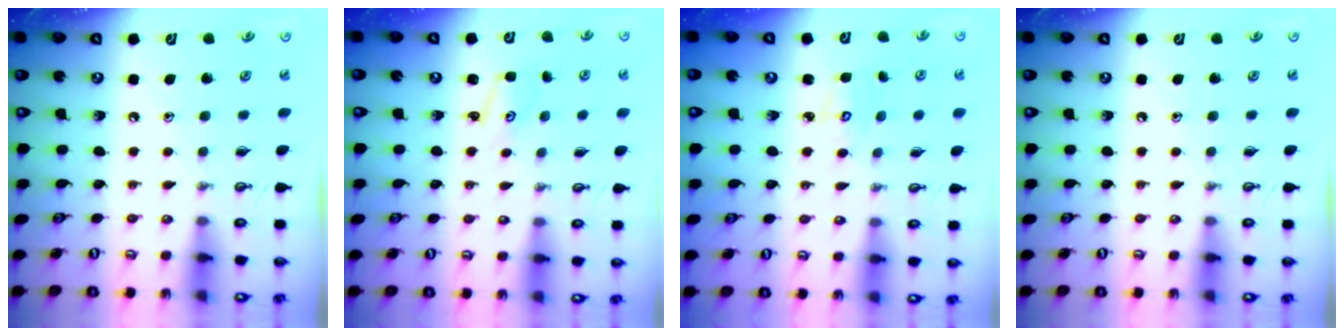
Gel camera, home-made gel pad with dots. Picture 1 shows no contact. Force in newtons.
{"total": 1.6, "press": 1.6, "slide": 0.2}
{"total": 2.5, "press": 2.5, "slide": 0.3}
{"total": 0.0}